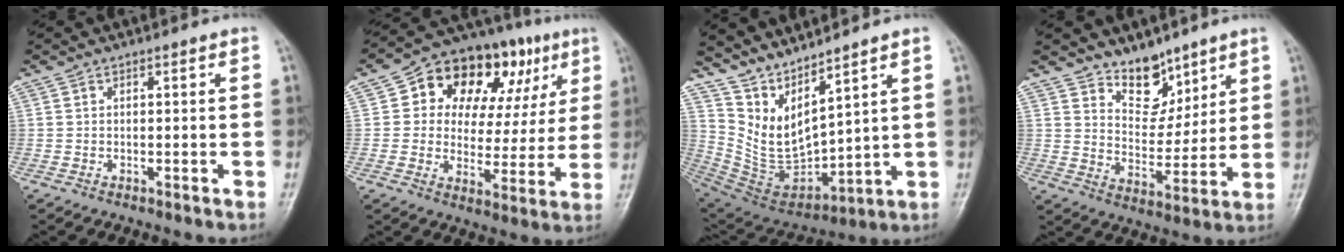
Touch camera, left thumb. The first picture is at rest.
{"total": 20.5, "force": [7.8, 12.9, 13.9], "torque": [-0.137, 0.014, 0.111]}
{"total": 10.8, "force": [8.9, 2.6, 5.6], "torque": [-0.090, -0.072, 0.204]}
{"total": 8.9, "force": [6.8, 4.9, 3.0], "torque": [-0.013, -0.055, 0.125]}